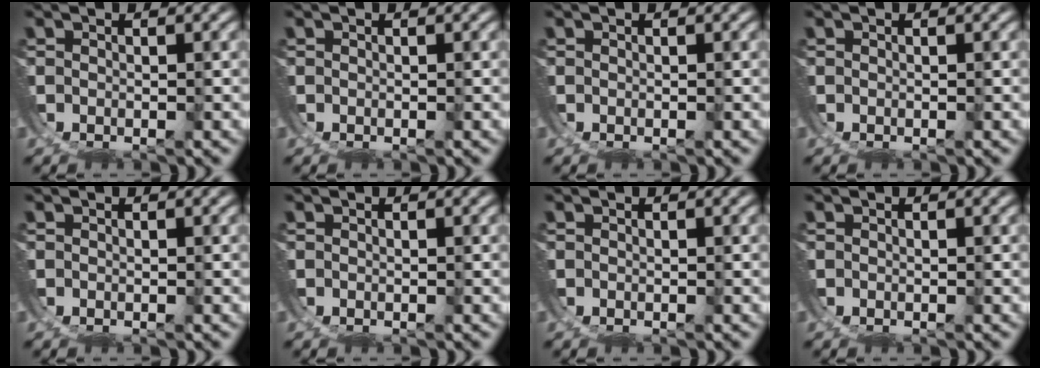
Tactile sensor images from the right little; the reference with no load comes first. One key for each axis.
{"total": 0.0}
{"total": 0.0}
{"total": 0.0}
{"total": 0.0}
{"total": 0.0}
{"total": 0.0}
{"total": 0.0}